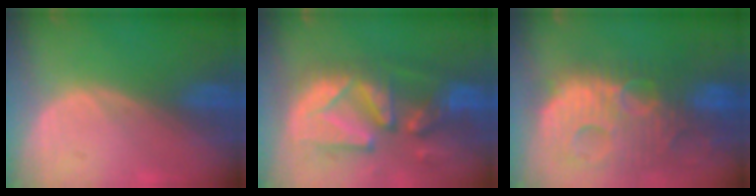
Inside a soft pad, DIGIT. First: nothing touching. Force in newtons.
{"total": 13.1, "press": 11.4, "slide": 6.5}
{"total": 14.4, "press": 12.4, "slide": 7.3}